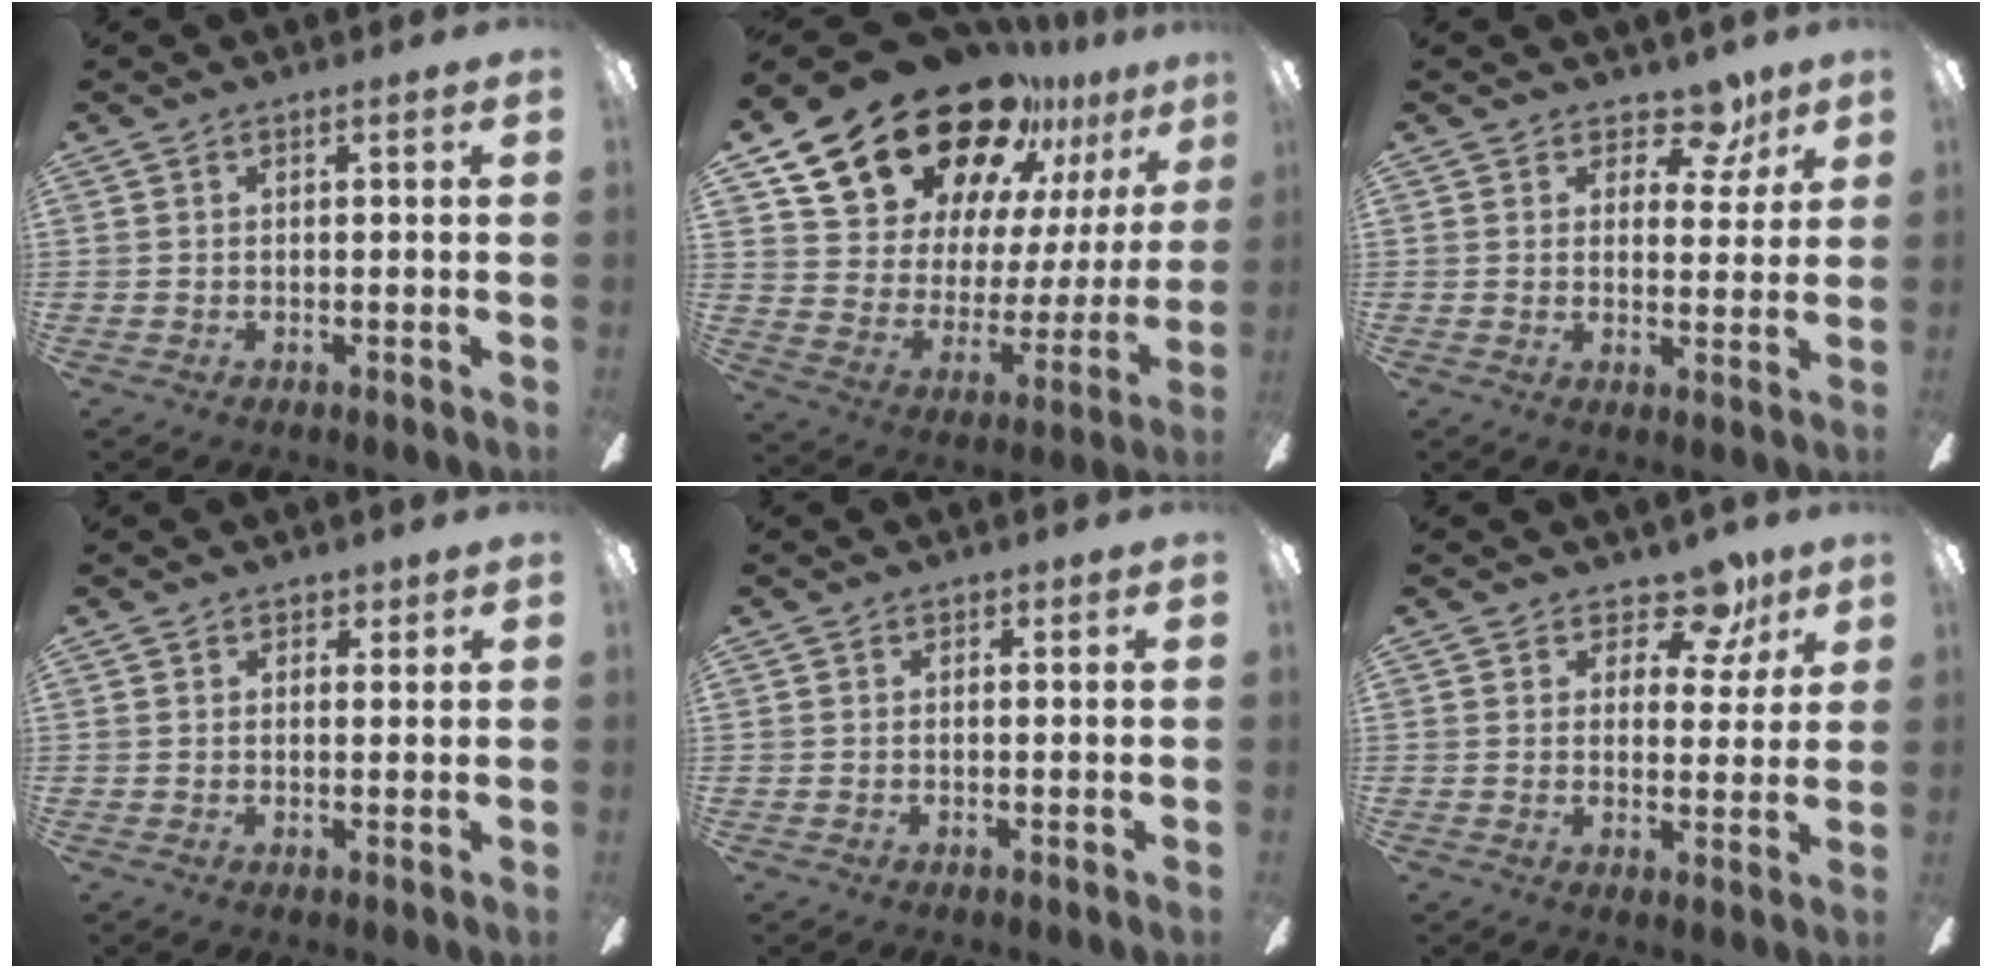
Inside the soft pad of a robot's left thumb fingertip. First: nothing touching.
{"total": 23.9, "force": [18.8, 11.3, 9.4], "torque": [-0.167, -0.121, 0.350]}
{"total": 7.7, "force": [5.4, 4.3, 3.5], "torque": [-0.028, -0.034, 0.091]}
{"total": 1.7, "force": [1.3, 1.0, 0.4], "torque": [0.000, -0.001, 0.023]}
{"total": 0.0}
{"total": 8.9, "force": [6.1, 4.9, 4.1], "torque": [-0.045, -0.035, 0.107]}